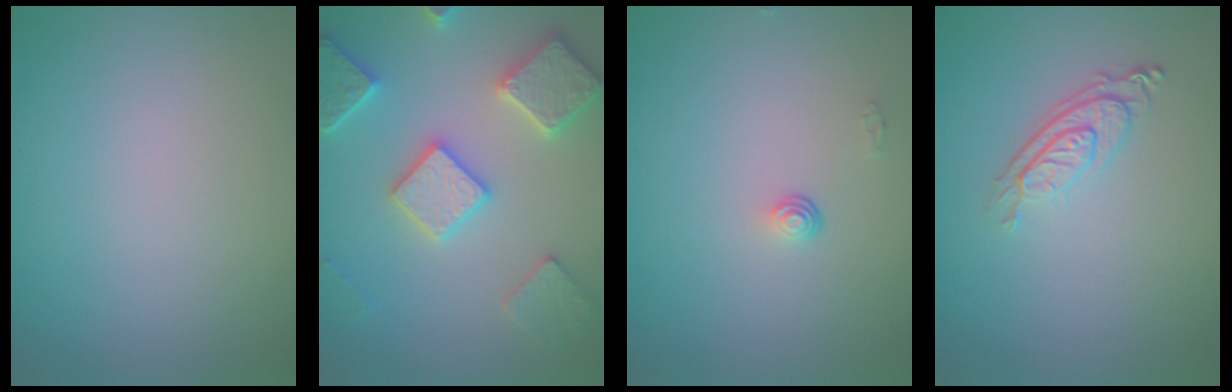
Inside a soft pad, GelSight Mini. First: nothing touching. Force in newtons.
{"total": 5.5, "press": 5.4, "slide": 1.3}
{"total": 0.8, "press": 0.5, "slide": 0.6}
{"total": 2.9, "press": 2.0, "slide": 2.0}